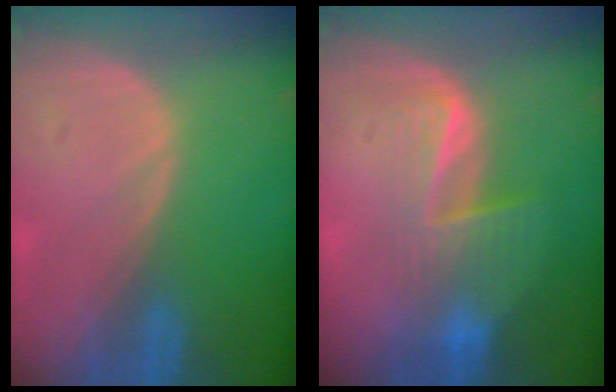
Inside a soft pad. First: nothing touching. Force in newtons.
{"total": 6.8, "press": 6.4, "slide": 2.3}